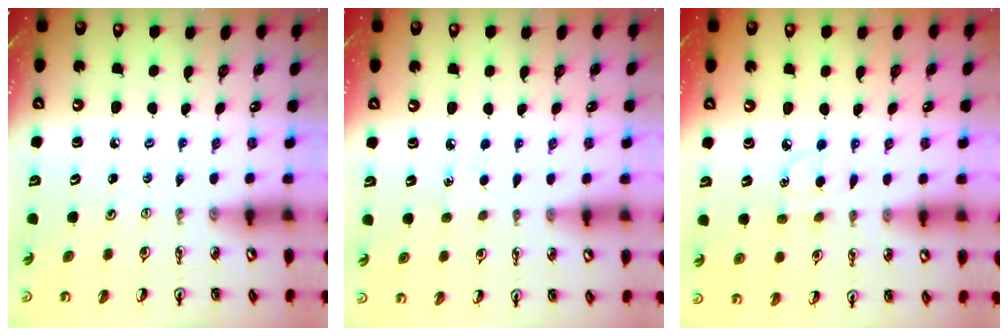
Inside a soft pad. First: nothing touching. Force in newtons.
{"total": 2.9, "press": 2.8, "slide": 0.4}
{"total": 4.7, "press": 4.7, "slide": 0.6}